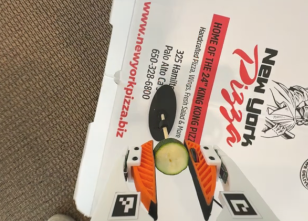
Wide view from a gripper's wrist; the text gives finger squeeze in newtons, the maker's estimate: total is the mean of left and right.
{"total": 9.4, "left": 9.4, "right": 9.4}